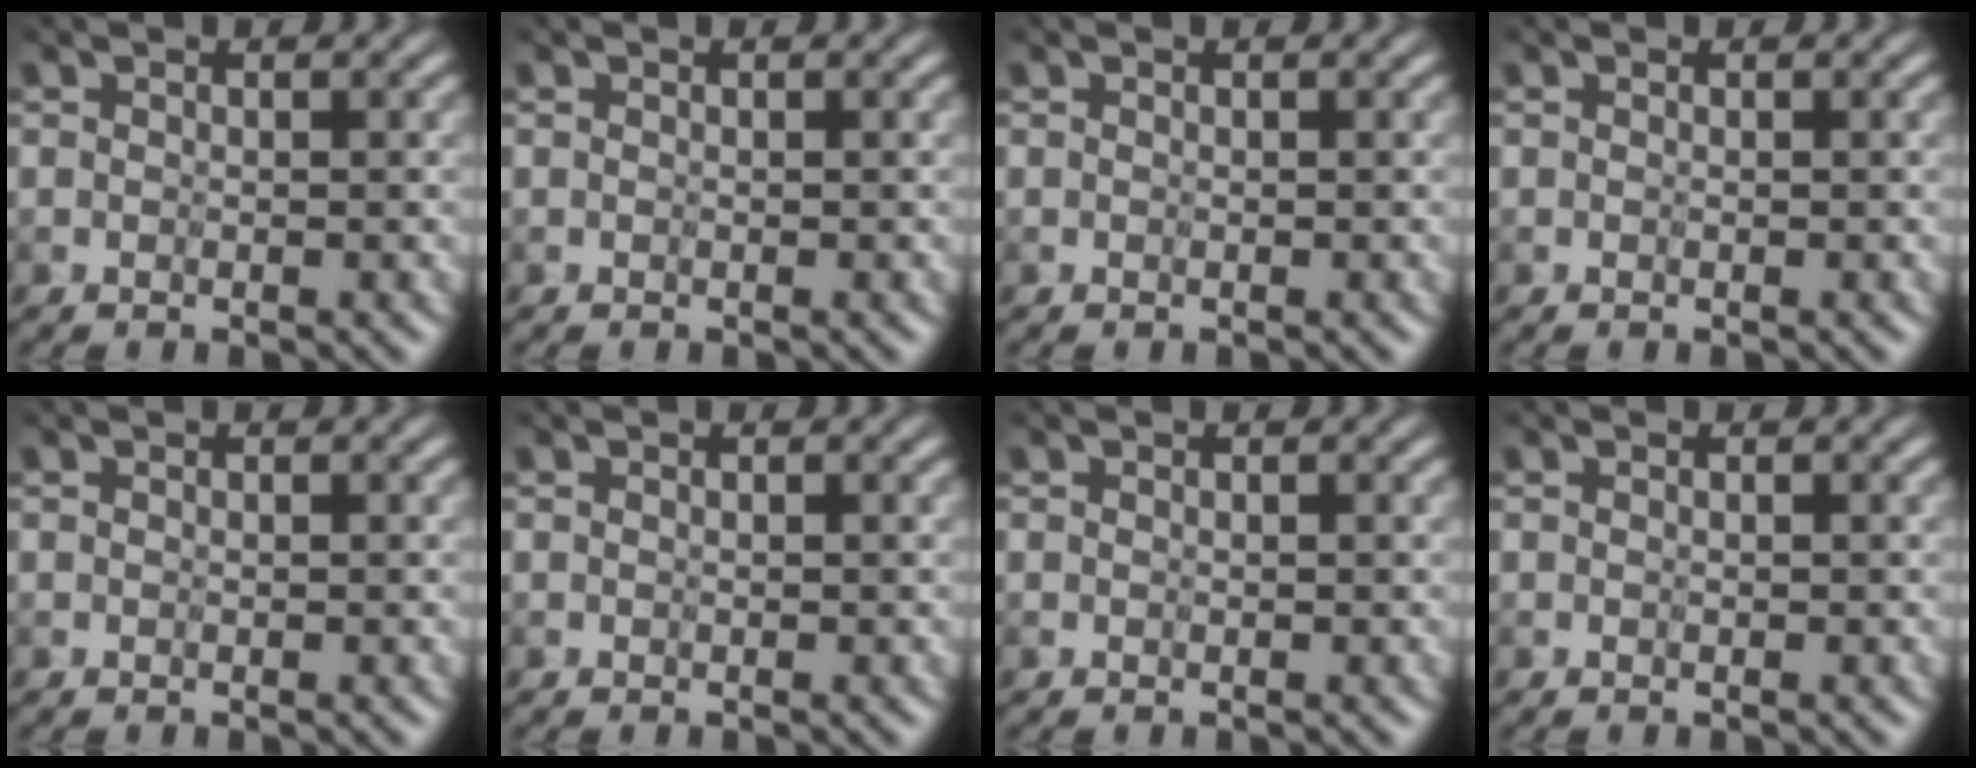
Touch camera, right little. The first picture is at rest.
{"total": 0.0}
{"total": 0.0}
{"total": 0.0}
{"total": 0.0}
{"total": 0.0}
{"total": 0.0}
{"total": 0.0}